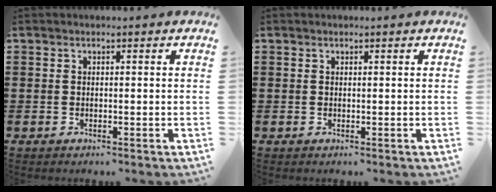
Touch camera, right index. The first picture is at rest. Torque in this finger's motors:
{"motor_torque": [-0.23, 0.13, -0.01, -0.01]}